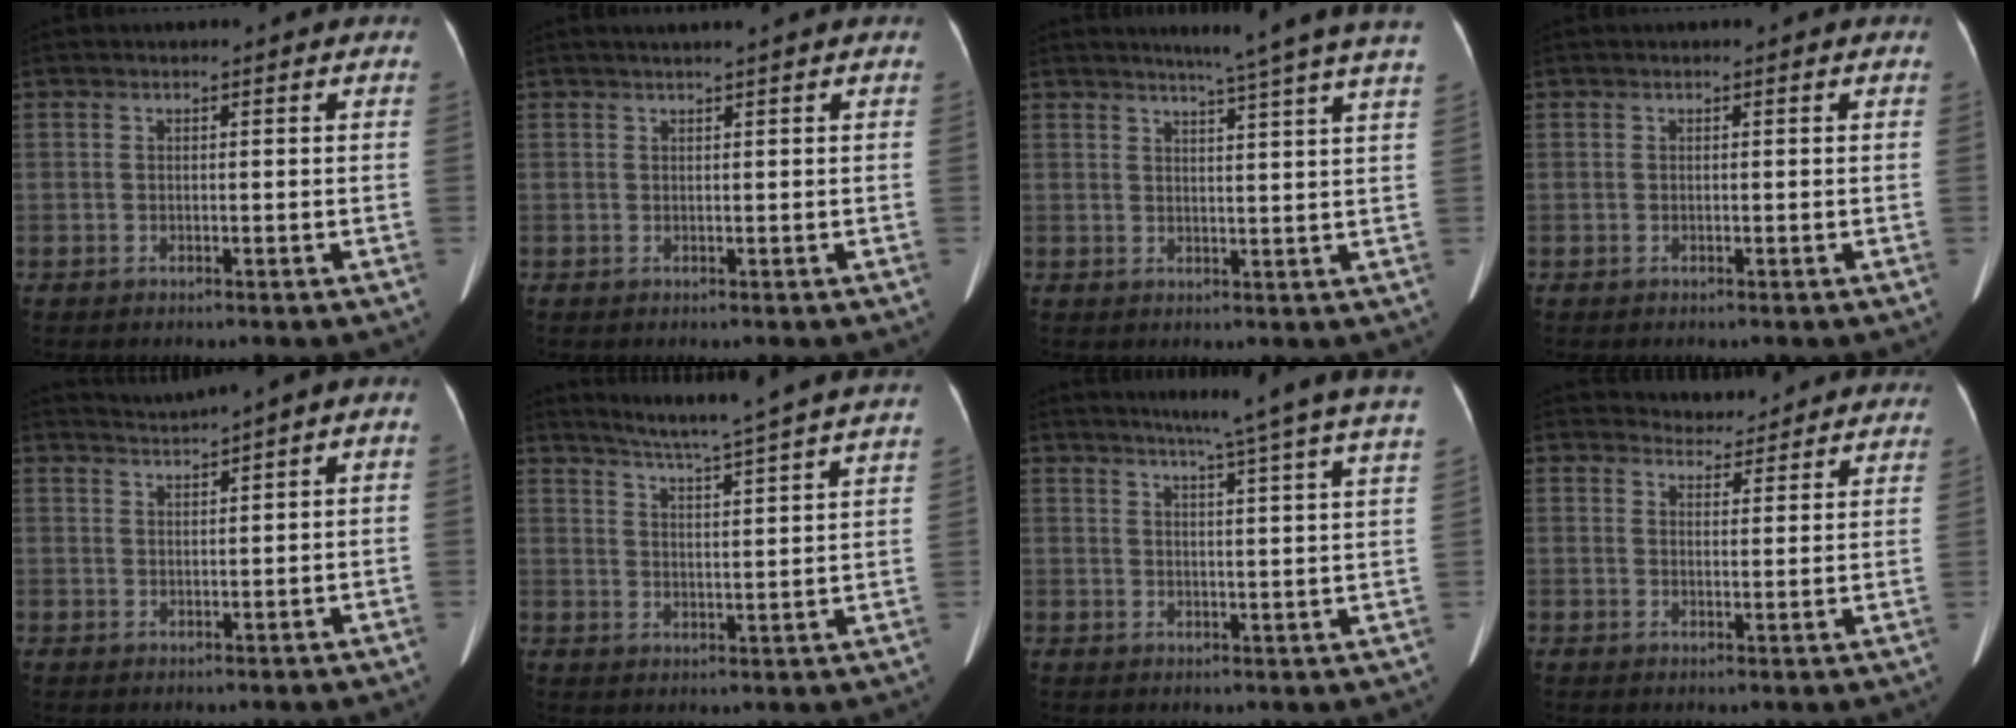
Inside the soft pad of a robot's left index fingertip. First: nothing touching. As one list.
[{"total": 1.5, "force": [1.3, -0.3, 0.8], "torque": [-0.007, 0.015, 0.024]}, {"total": 11.6, "force": [9.7, -1.7, 6.2], "torque": [-0.084, -0.018, 0.101]}, {"total": 0.0}, {"total": 2.1, "force": [1.3, 0.3, 1.6], "torque": [-0.027, 0.018, 0.028]}, {"total": 14.2, "force": [12.6, -1.7, 6.2], "torque": [-0.105, -0.017, 0.162]}, {"total": 15.2, "force": [12.8, -1.8, 8.1], "torque": [-0.116, -0.027, 0.142]}, {"total": 5.5, "force": [5.3, 1.5, -0.2], "torque": [0.011, 0.009, 0.059]}]